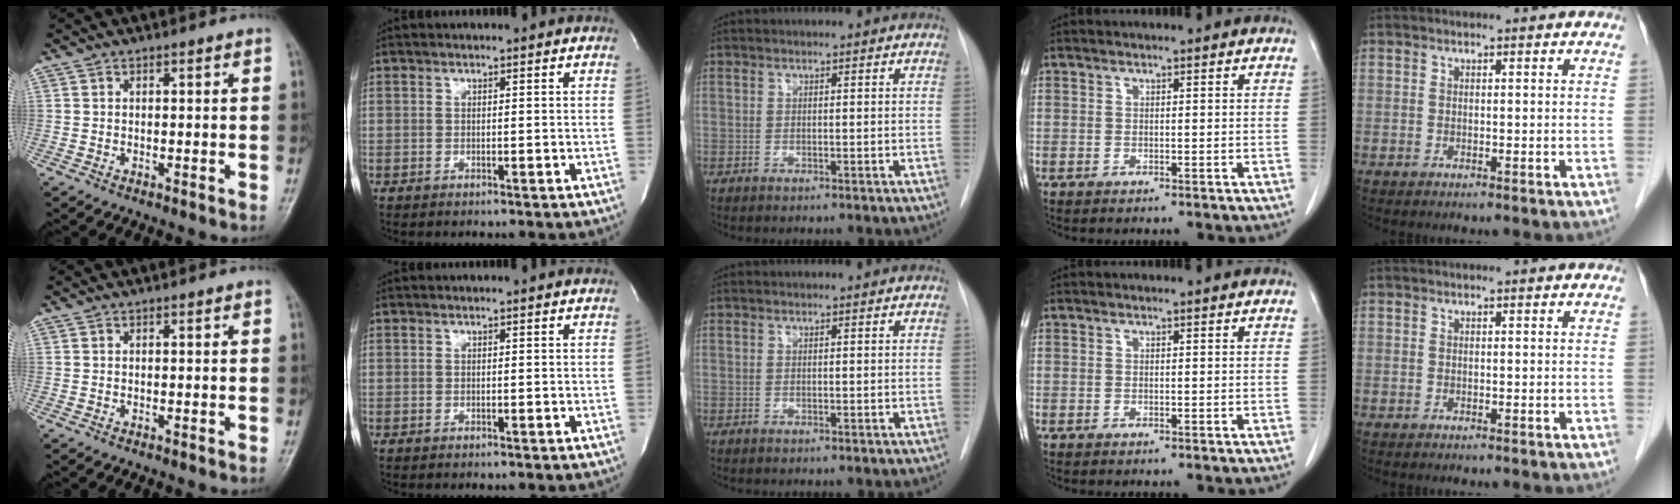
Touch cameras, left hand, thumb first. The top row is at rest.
{}